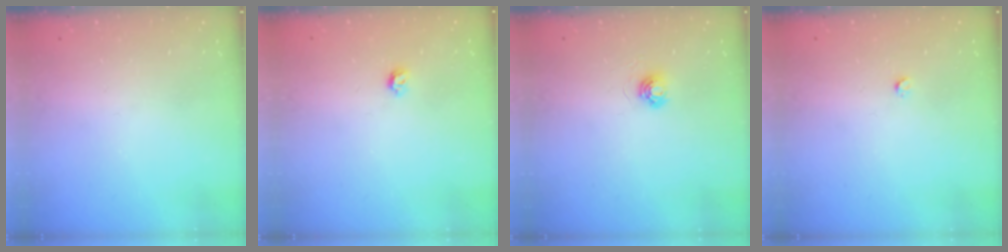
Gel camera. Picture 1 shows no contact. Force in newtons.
{"total": 3.8, "press": 3.7, "slide": 0.6}
{"total": 4.7, "press": 4.7, "slide": 0.3}
{"total": 2.4, "press": 2.4, "slide": 0.3}